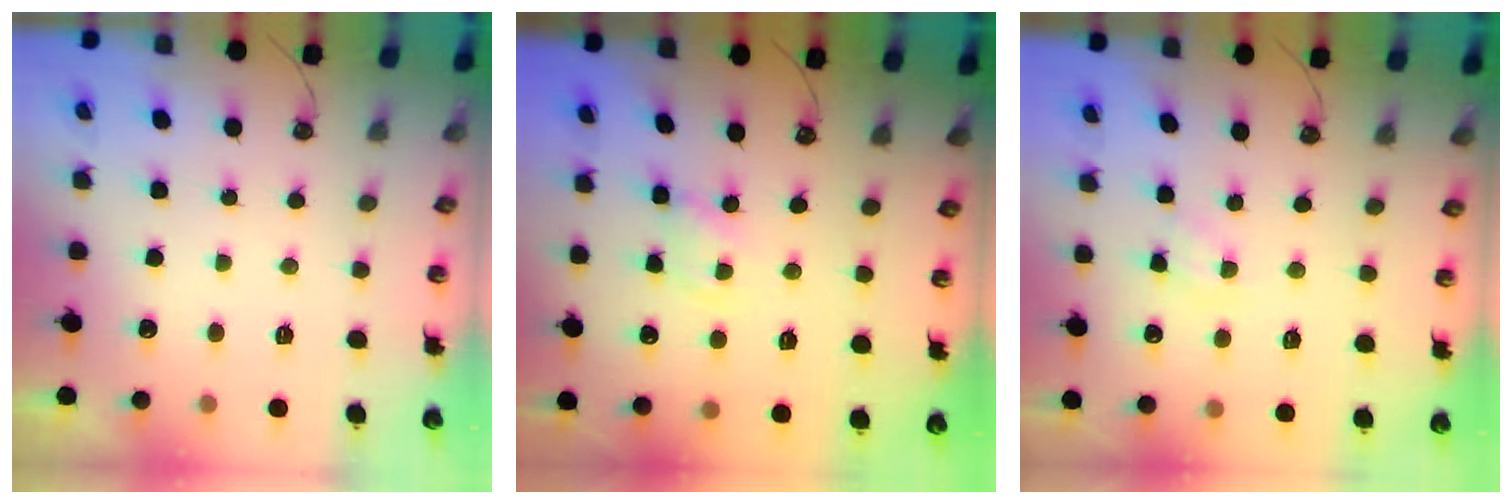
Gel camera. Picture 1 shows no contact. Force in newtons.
{"total": 1.2, "press": 1.1, "slide": 0.2}
{"total": 3.5, "press": 3.5, "slide": 0.5}